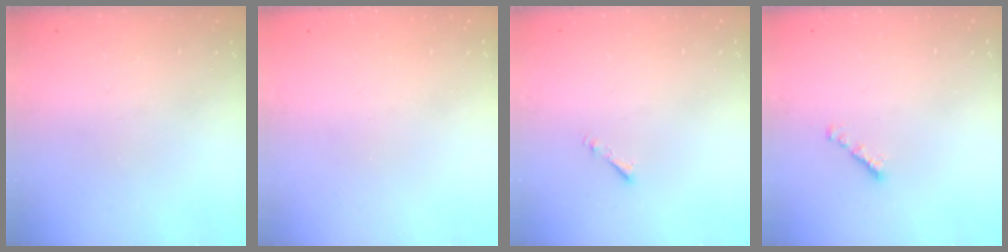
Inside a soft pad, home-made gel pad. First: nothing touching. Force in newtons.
{"total": 1.3, "press": 1.3, "slide": 0.2}
{"total": 0.8, "press": 0.7, "slide": 0.3}
{"total": 1.8, "press": 1.7, "slide": 0.6}